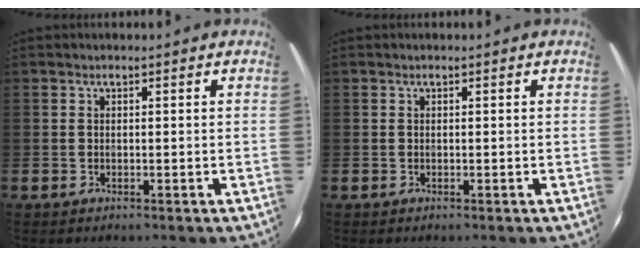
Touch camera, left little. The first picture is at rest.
{"total": 0.0}